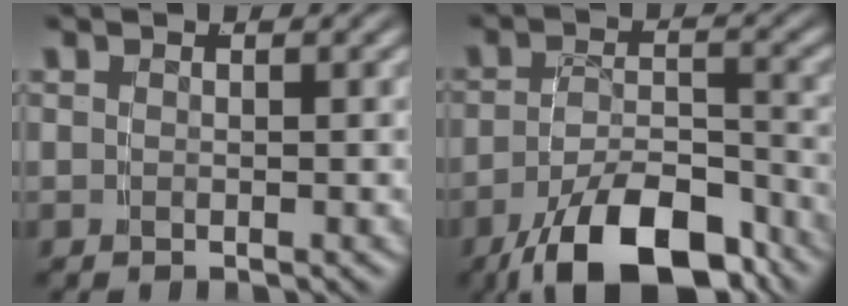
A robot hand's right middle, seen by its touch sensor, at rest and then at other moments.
{"total": 11.0, "force": [-7.2, 5.0, 6.7], "torque": [-0.099, -0.030, -0.096]}